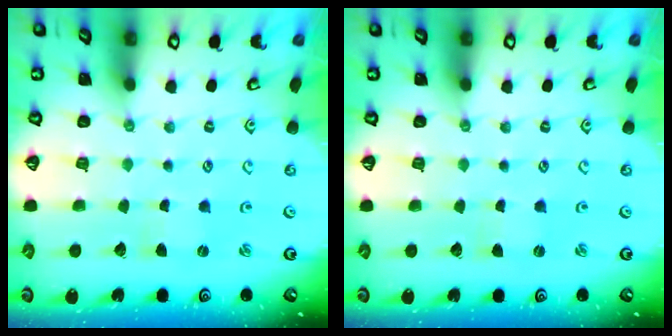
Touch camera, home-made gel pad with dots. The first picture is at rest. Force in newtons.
{"total": 0.0}